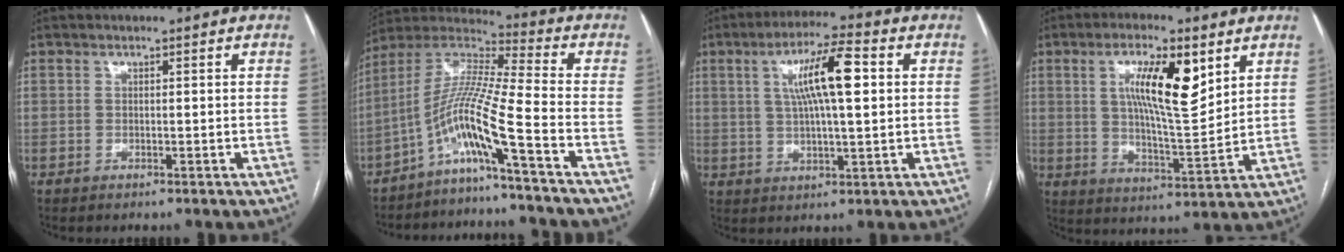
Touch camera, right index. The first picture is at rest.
{"total": 11.6, "force": [-6.1, -1.9, 9.6], "torque": [-0.203, 0.013, -0.121]}
{"total": 10.4, "force": [2.4, 1.4, 10.0], "torque": [-0.176, 0.016, 0.040]}
{"total": 11.6, "force": [4.7, 2.5, 10.4], "torque": [-0.180, 0.000, 0.081]}